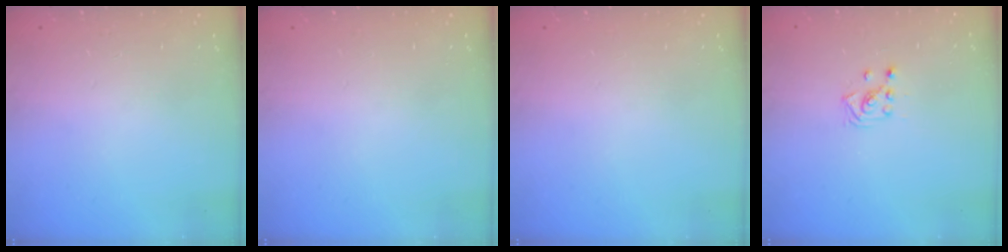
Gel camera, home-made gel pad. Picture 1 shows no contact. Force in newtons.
{"total": 0.0}
{"total": 0.0}
{"total": 2.6, "press": 2.5, "slide": 0.7}